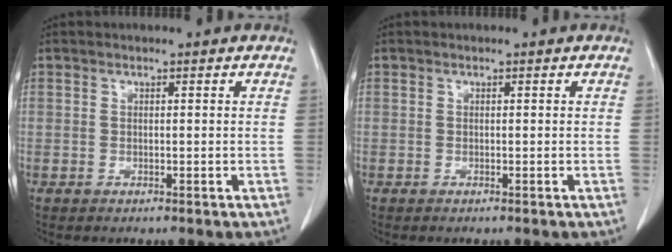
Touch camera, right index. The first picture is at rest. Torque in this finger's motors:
{"motor_torque": [0.05, -0.05, 0.01, 0.01]}